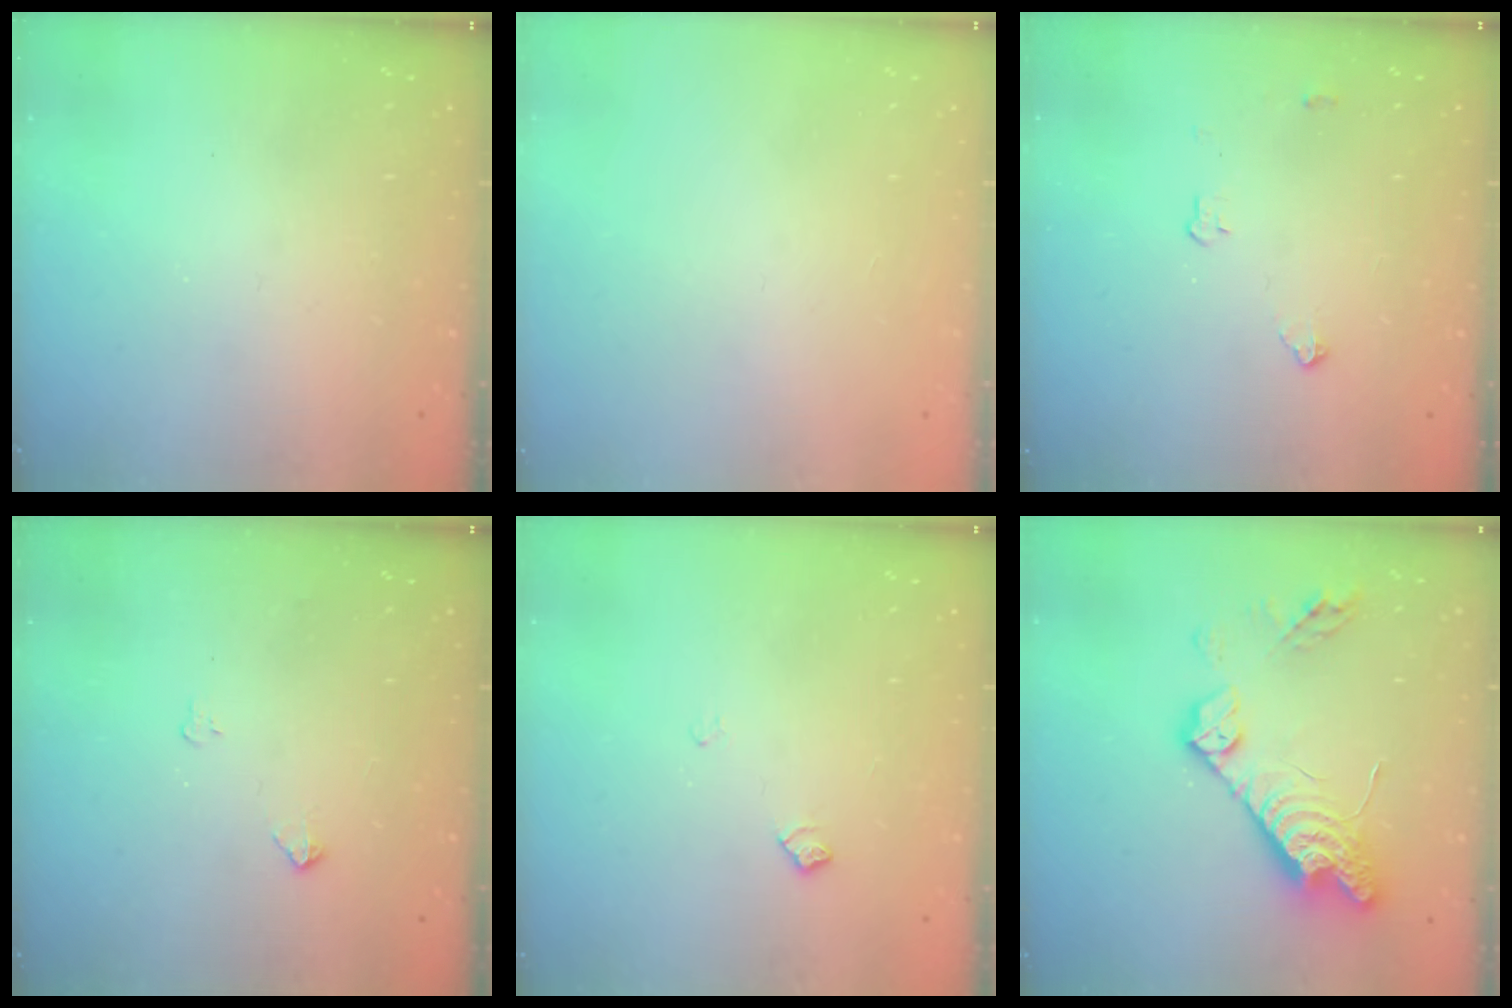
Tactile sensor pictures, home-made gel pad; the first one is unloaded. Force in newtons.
{"total": 0.0}
{"total": 3.2, "press": 3.1, "slide": 0.5}
{"total": 4.0, "press": 3.9, "slide": 0.7}
{"total": 5.2, "press": 5.2, "slide": 0.5}
{"total": 15.9, "press": 15.8, "slide": 1.1}